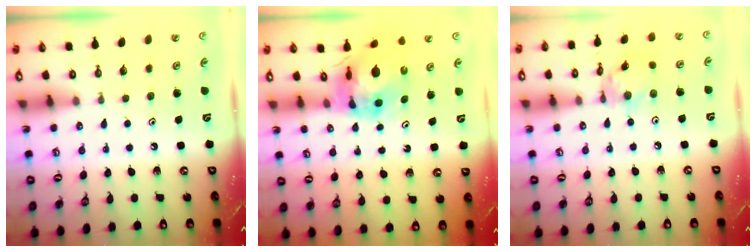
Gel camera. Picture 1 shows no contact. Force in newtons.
{"total": 11.5, "press": 11.4, "slide": 1.3}
{"total": 5.1, "press": 5.1, "slide": 0.2}